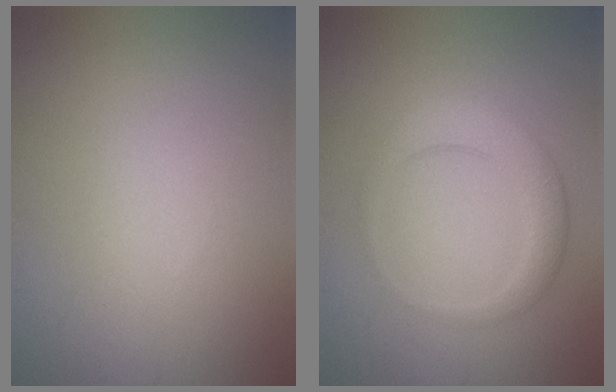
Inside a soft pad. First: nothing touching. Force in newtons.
{"total": 3.3, "press": 3.3, "slide": 0.2}